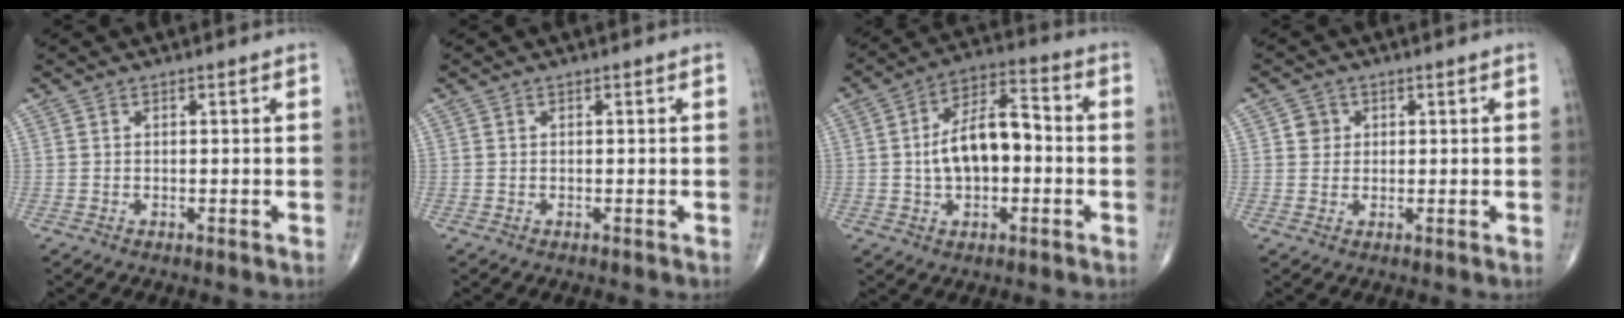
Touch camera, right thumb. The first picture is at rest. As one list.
[{"total": 0.0}, {"total": 12.4, "force": [-0.6, 6.8, 10.4], "torque": [-0.166, 0.036, -0.017]}, {"total": 2.4, "force": [0.6, 2.3, 0.6], "torque": [0.004, 0.000, 0.006]}]